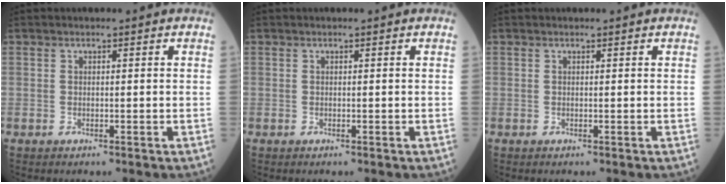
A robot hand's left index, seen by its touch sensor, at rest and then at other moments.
{"total": 0.0}
{"total": 0.5, "force": [0.5, 0.0, 0.1], "torque": [-0.005, 0.003, 0.009]}